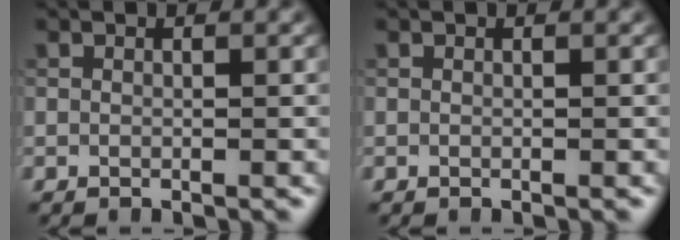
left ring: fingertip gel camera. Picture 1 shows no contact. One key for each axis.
{"total": 0.0}